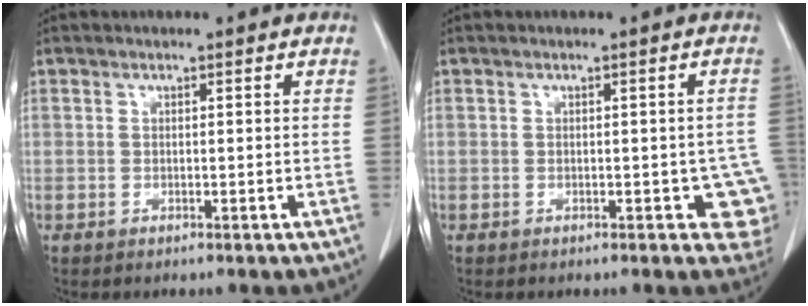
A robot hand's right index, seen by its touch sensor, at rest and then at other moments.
{"total": 4.5, "force": [-1.6, 2.2, 3.6], "torque": [-0.014, 0.011, -0.019]}